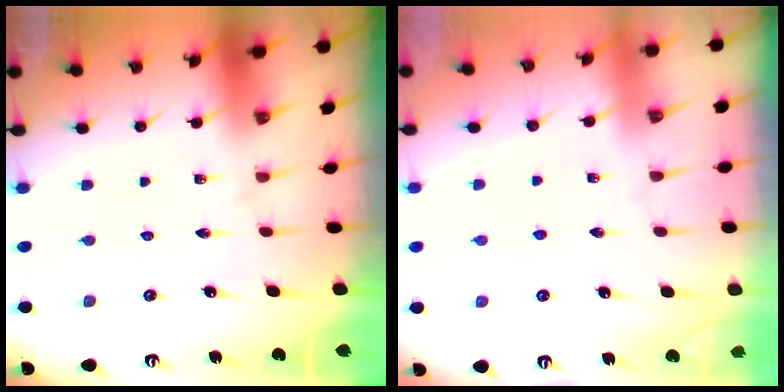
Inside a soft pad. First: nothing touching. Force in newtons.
{"total": 1.2, "press": 1.2, "slide": 0.2}